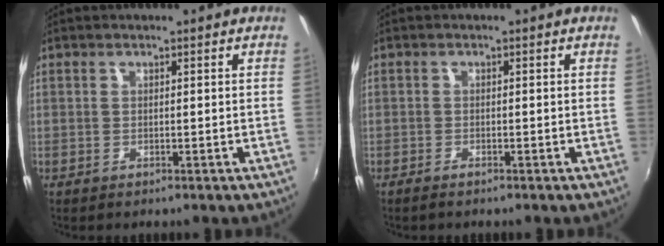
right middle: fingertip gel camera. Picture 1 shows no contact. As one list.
[{"total": 1.3, "force": [-1.2, 0.2, 0.7], "torque": [-0.017, -0.003, -0.024]}]